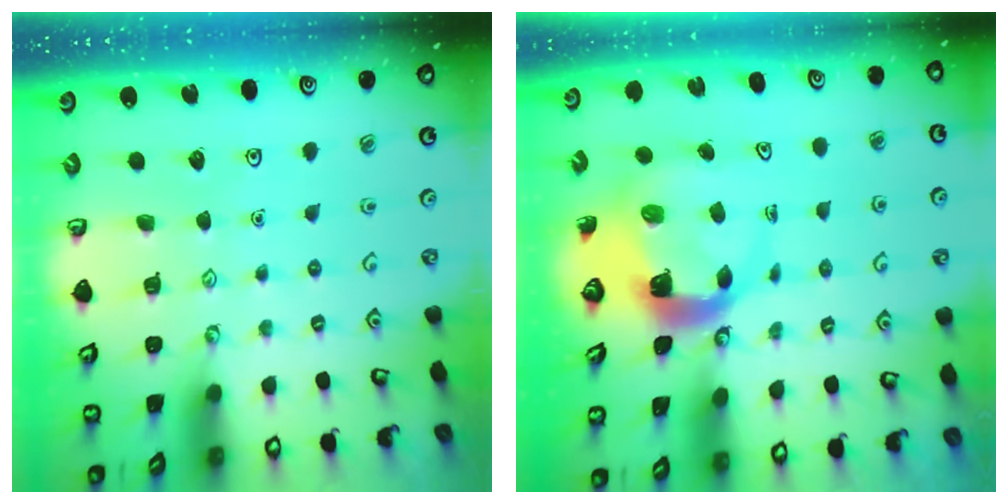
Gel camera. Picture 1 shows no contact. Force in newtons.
{"total": 5.6, "press": 5.6, "slide": 0.8}